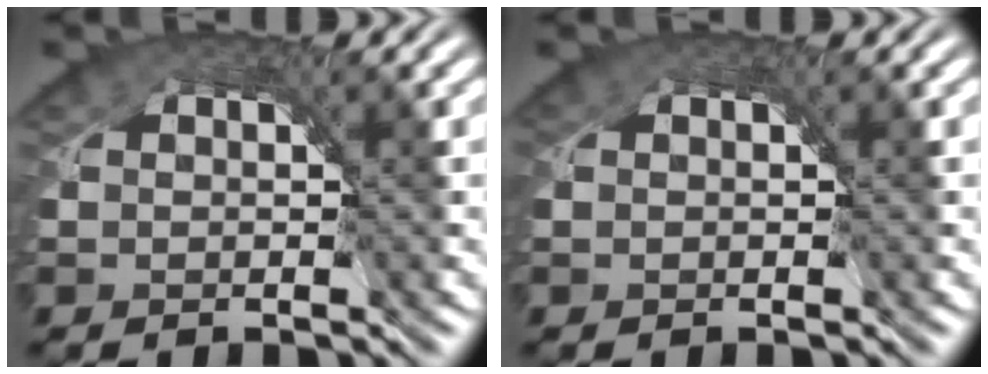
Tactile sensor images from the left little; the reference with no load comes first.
{"total": 0.6, "force": [-0.1, 0.6, 0.1], "torque": [-0.008, -0.002, -0.003]}